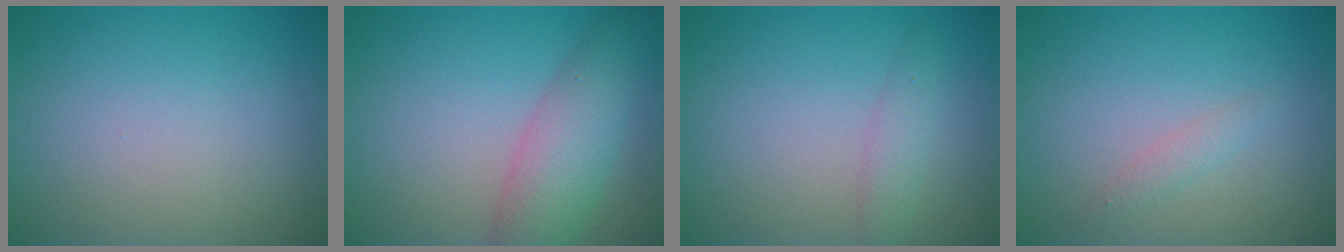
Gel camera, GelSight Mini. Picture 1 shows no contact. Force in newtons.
{"total": 5.5, "press": 5.5, "slide": 0.3}
{"total": 1.7, "press": 1.7, "slide": 0.1}
{"total": 1.1, "press": 1.1, "slide": 0.1}